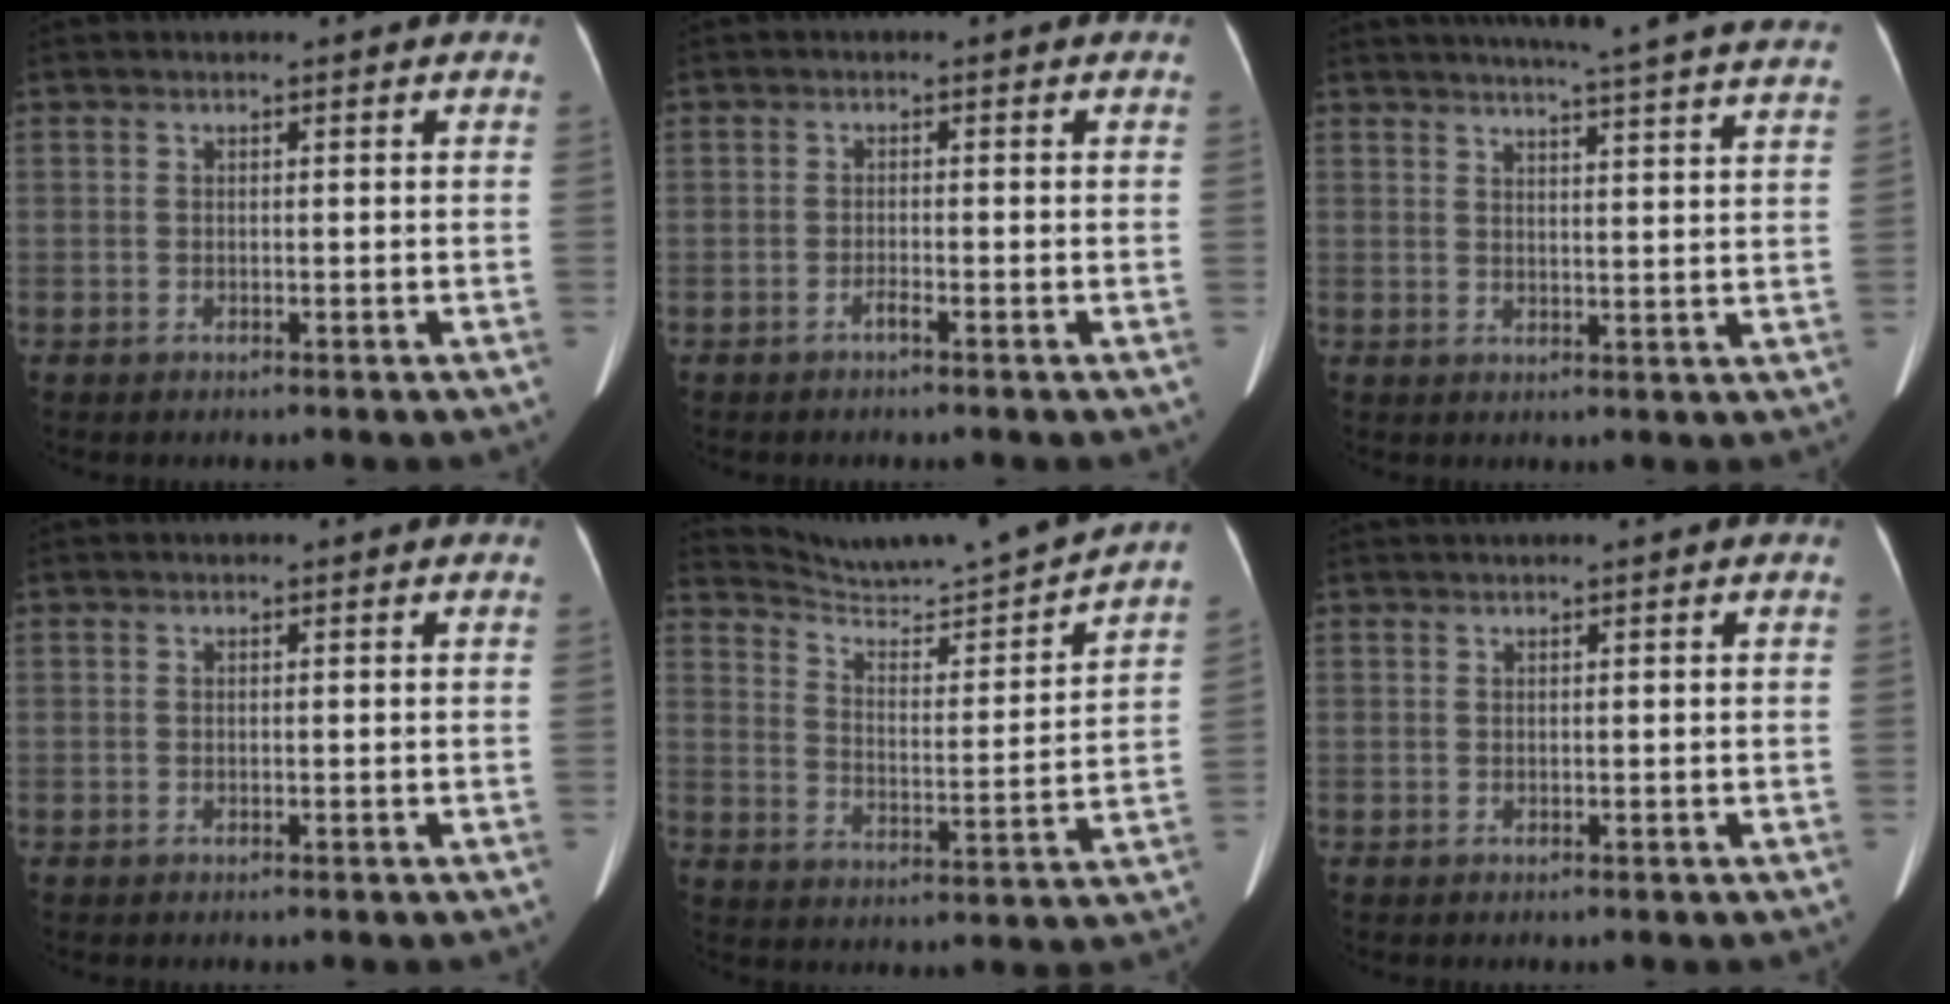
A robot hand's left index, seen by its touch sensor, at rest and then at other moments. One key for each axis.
{"total": 0.9, "fx": -0.7, "fy": -0.1, "fz": 0.5, "tx": -0.011, "ty": -0.001, "tz": -0.013}
{"total": 22.5, "fx": 20.5, "fy": -0.1, "fz": 9.1, "tx": -0.133, "ty": -0.040, "tz": 0.239}
{"total": 0.0}
{"total": 16.6, "fx": 15.9, "fy": -1.6, "fz": 4.5, "tx": -0.085, "ty": -0.041, "tz": 0.234}
{"total": 0.7, "fx": 0.5, "fy": -0.2, "fz": 0.4, "tx": -0.014, "ty": 0.009, "tz": 0.017}